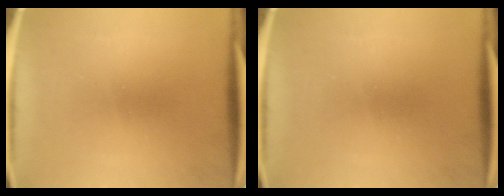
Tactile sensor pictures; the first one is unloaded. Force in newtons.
{"total": 0.0}